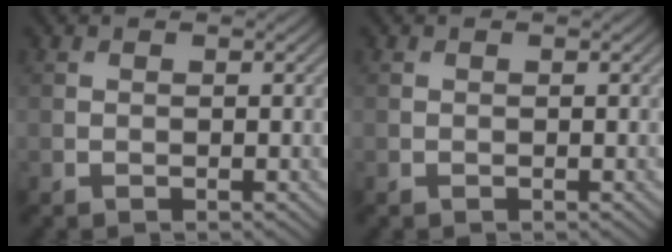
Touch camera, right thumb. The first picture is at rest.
{"total": 0.0}